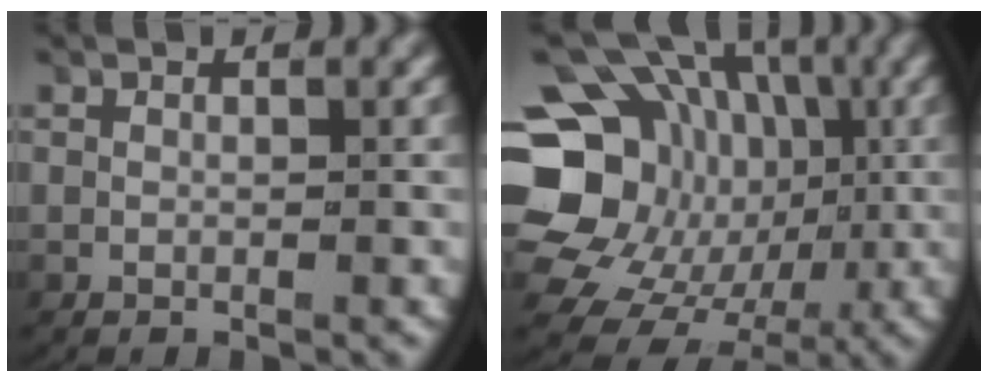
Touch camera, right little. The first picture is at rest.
{"total": 18.1, "force": [0.2, 15.9, 8.8], "torque": [-0.186, -0.049, 0.009]}